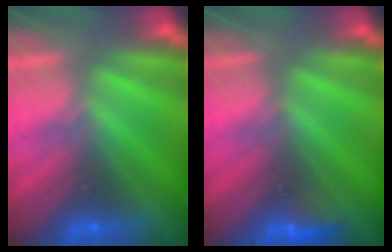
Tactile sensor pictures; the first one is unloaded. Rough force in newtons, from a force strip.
{"total": 2.9}